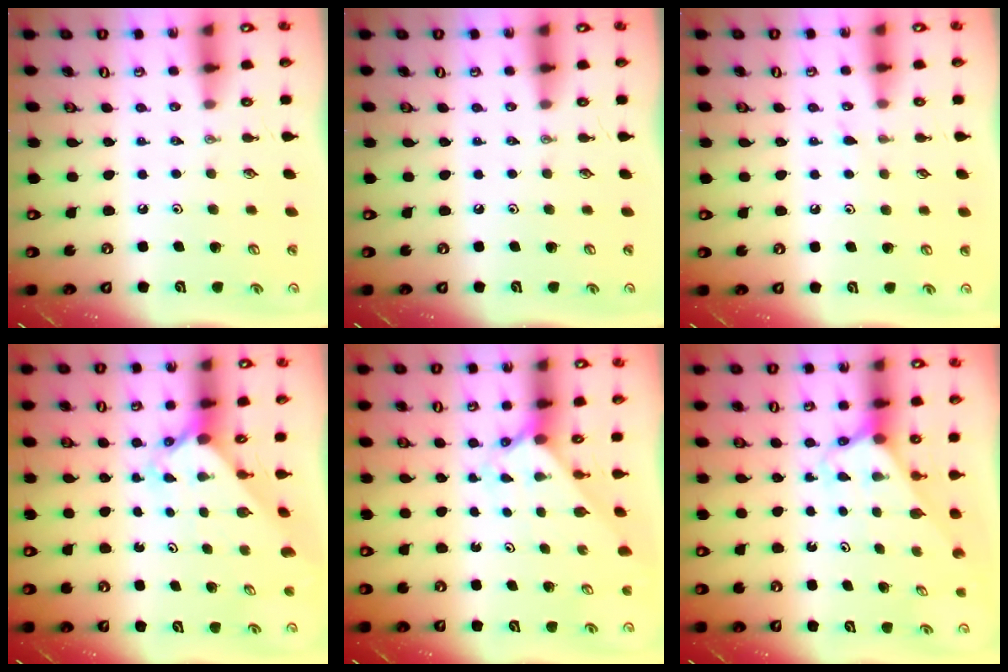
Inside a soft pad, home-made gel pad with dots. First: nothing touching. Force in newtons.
{"total": 0.0}
{"total": 6.8, "press": 6.8, "slide": 0.6}
{"total": 2.5, "press": 2.5, "slide": 0.3}
{"total": 1.9, "press": 1.9, "slide": 0.2}
{"total": 2.6, "press": 2.6, "slide": 0.1}